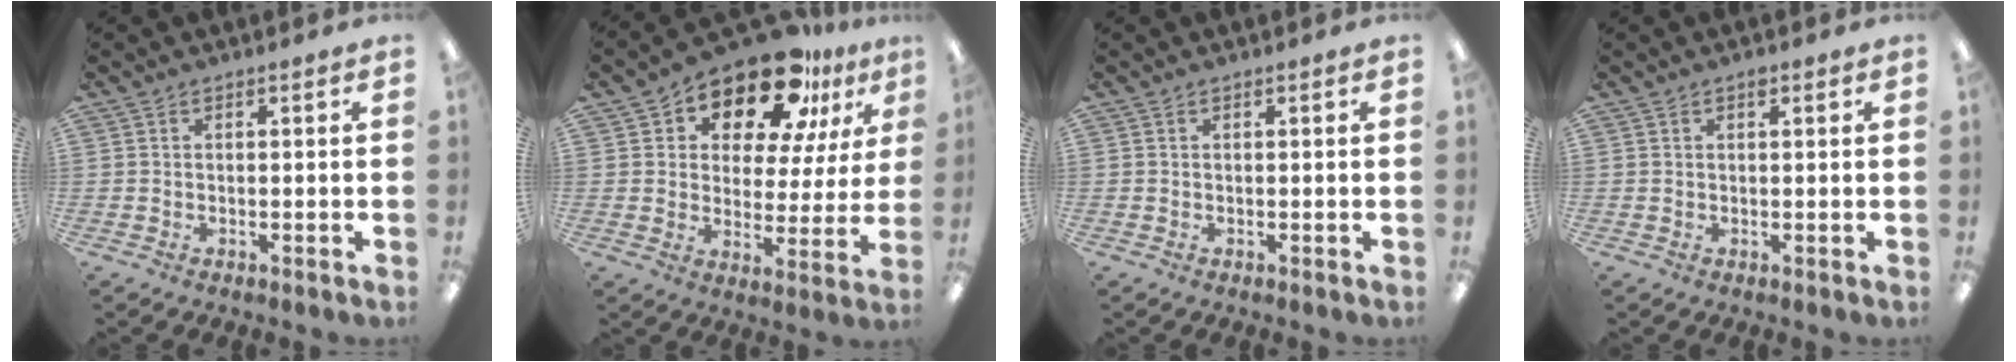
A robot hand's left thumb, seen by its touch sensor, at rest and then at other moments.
{"total": 16.5, "force": [12.8, 7.1, 7.6], "torque": [-0.132, -0.086, 0.224]}
{"total": 0.0}
{"total": 1.0, "force": [0.7, 0.4, 0.6], "torque": [-0.007, -0.001, 0.011]}